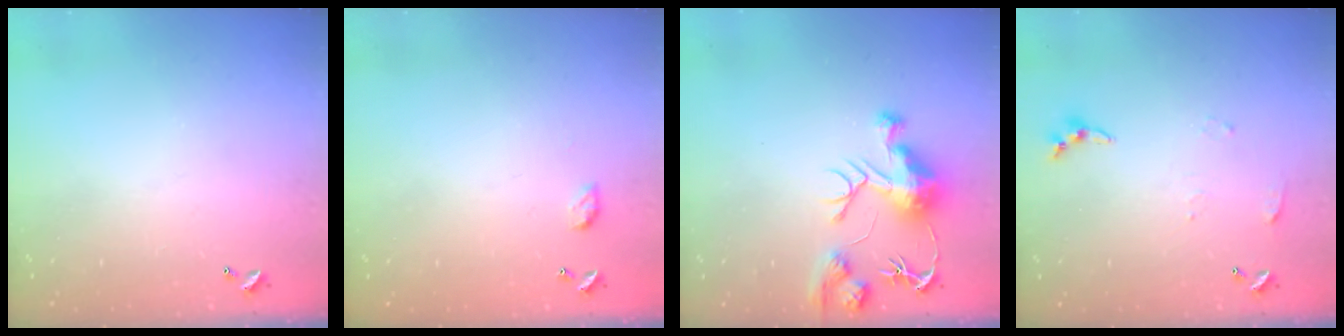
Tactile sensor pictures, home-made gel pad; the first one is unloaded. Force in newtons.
{"total": 4.4, "press": 4.4, "slide": 0.6}
{"total": 12.3, "press": 12.3, "slide": 1.1}
{"total": 4.6, "press": 4.6, "slide": 0.5}